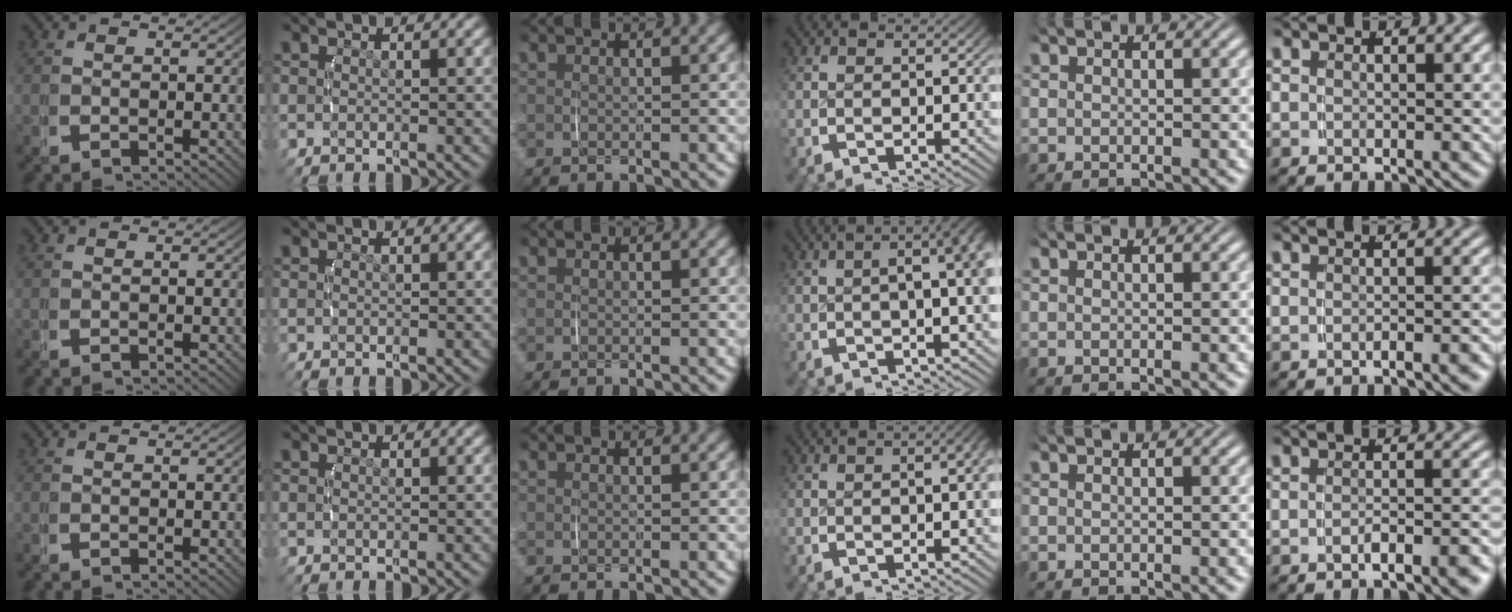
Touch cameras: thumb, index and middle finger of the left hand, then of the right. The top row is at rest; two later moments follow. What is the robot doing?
{"motion": "lift_and_place", "object": "jewelry box"}